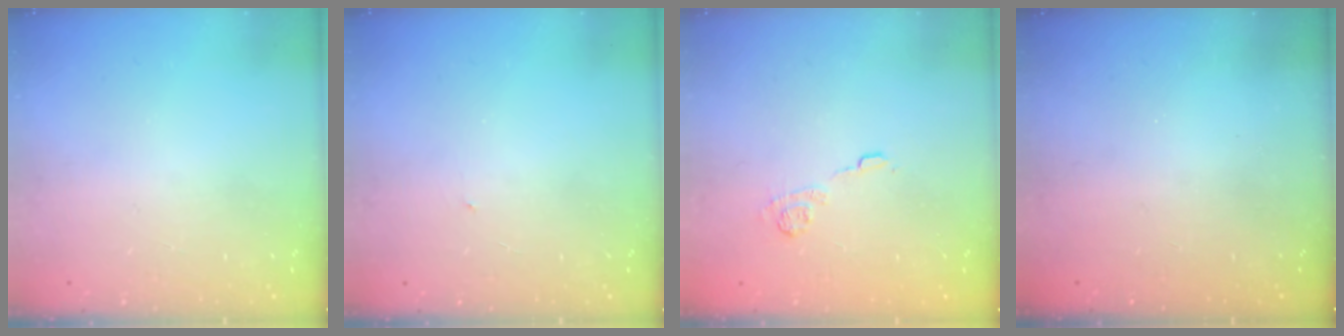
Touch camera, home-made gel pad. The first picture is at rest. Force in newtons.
{"total": 0.6, "press": 0.6, "slide": 0.1}
{"total": 9.2, "press": 9.2, "slide": 0.8}
{"total": 2.3, "press": 2.2, "slide": 0.8}